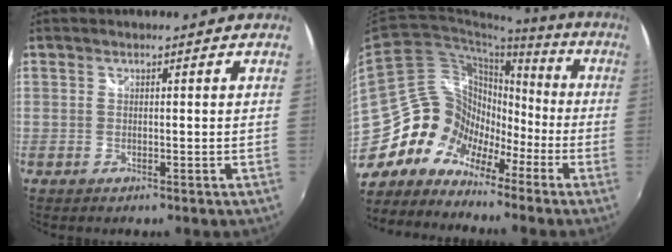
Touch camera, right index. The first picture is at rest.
{"total": 13.7, "force": [-9.4, 9.2, 3.7], "torque": [-0.067, 0.032, -0.181]}